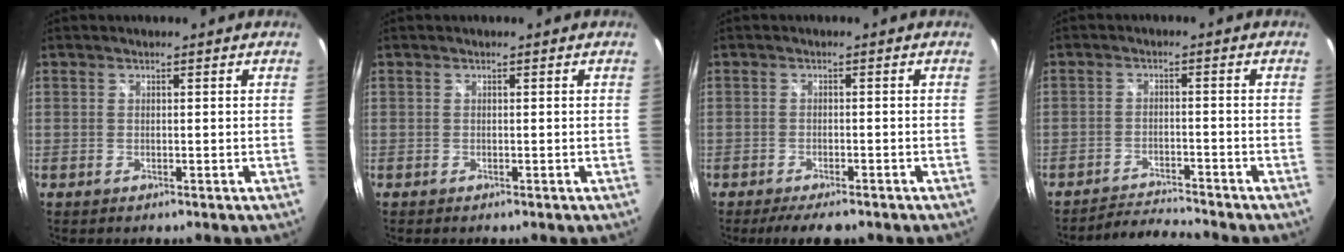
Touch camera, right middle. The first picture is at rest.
{"total": 0.0}
{"total": 5.8, "force": [-4.6, 1.5, 3.1], "torque": [-0.067, -0.017, -0.074]}
{"total": 5.8, "force": [-5.7, -0.8, 0.6], "torque": [-0.034, 0.002, -0.101]}